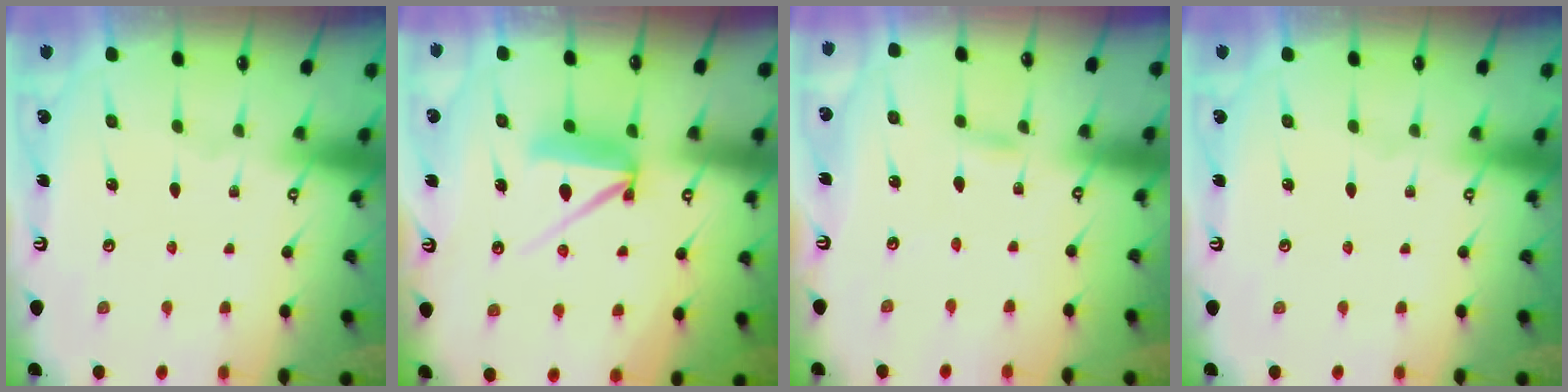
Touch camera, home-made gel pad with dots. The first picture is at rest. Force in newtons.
{"total": 7.6, "press": 7.5, "slide": 0.8}
{"total": 2.7, "press": 2.7, "slide": 0.2}
{"total": 0.0}